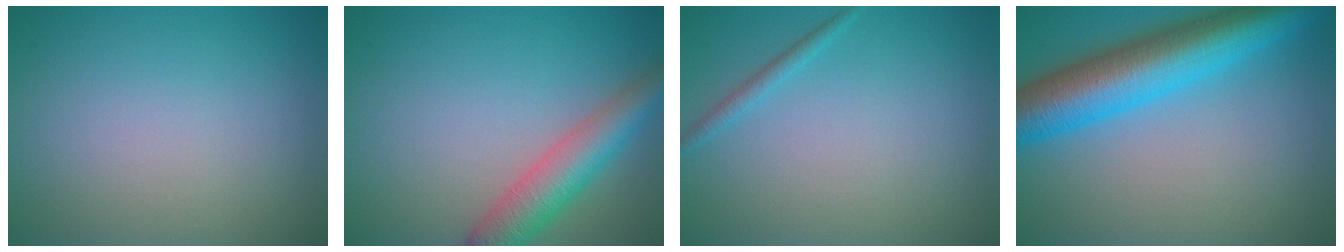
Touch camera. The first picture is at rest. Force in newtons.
{"total": 5.1, "press": 5.1, "slide": 0.2}
{"total": 1.1, "press": 1.1, "slide": 0.1}
{"total": 9.7, "press": 9.7, "slide": 0.3}